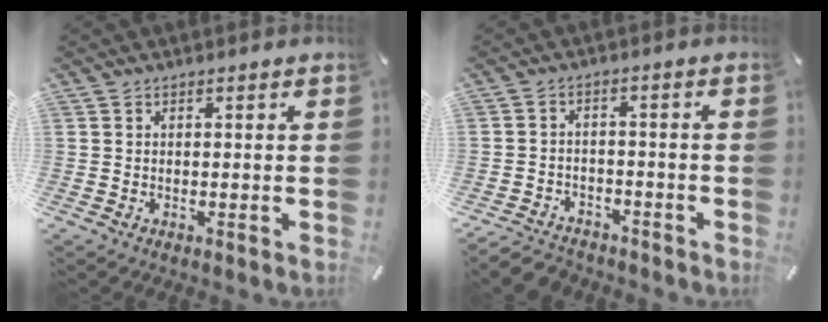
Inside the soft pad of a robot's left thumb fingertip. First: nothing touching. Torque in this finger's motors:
{"motor_torque": [-0.79, 1.05, 0.84, 0.87, 0.07]}